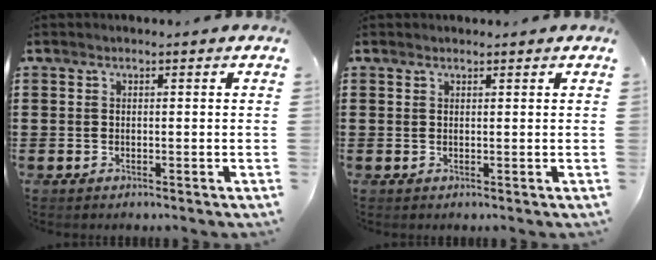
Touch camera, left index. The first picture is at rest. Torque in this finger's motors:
{"motor_torque": [-0.17, 0.49, -0.03, 0.00]}